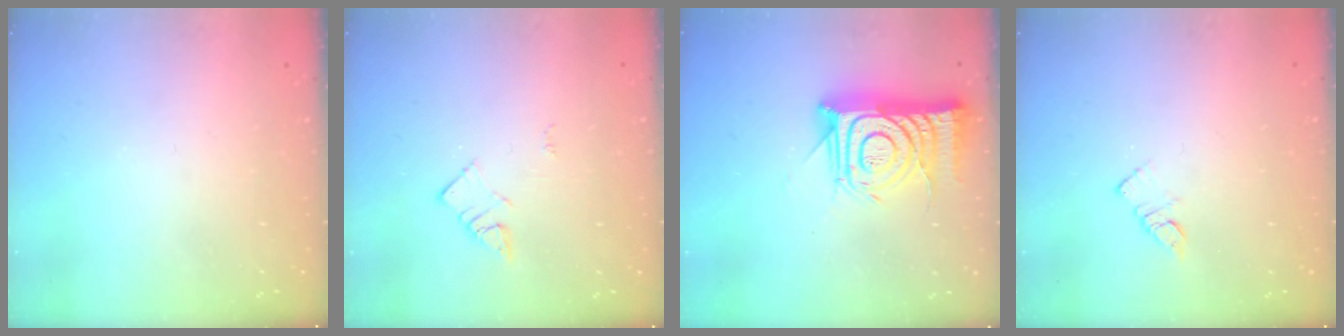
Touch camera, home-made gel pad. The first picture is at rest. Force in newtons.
{"total": 2.9, "press": 2.9, "slide": 0.2}
{"total": 16.2, "press": 16.1, "slide": 1.2}
{"total": 3.6, "press": 3.5, "slide": 0.3}